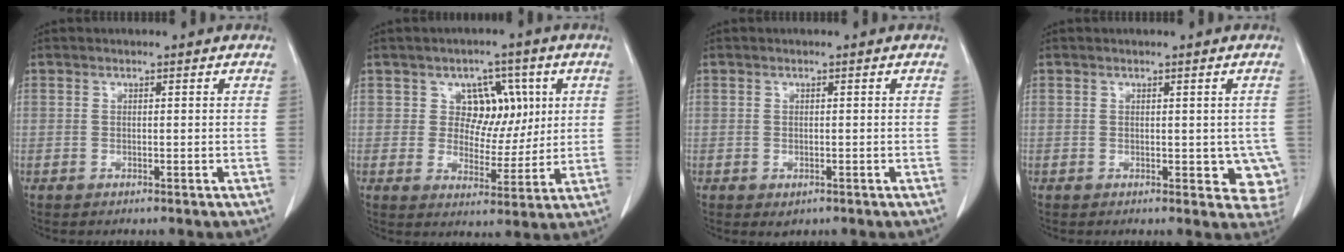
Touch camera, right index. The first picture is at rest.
{"total": 7.1, "force": [2.1, 5.6, 3.8], "torque": [-0.040, 0.016, 0.038]}
{"total": 1.8, "force": [-0.9, 1.1, 1.1], "torque": [-0.013, -0.002, -0.001]}
{"total": 5.4, "force": [-0.8, 3.1, 4.4], "torque": [-0.025, -0.004, -0.008]}